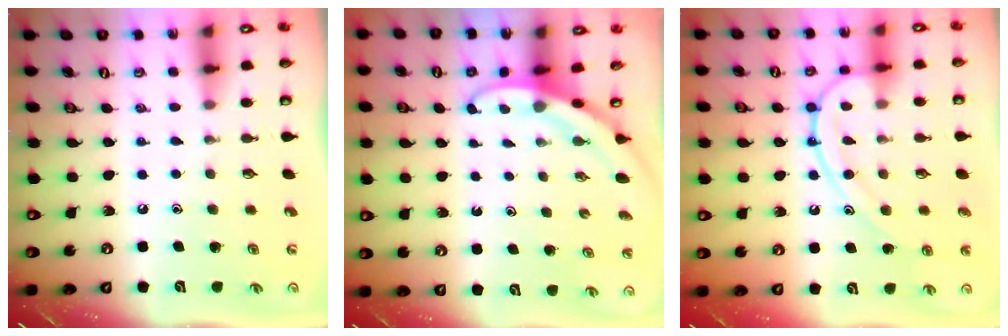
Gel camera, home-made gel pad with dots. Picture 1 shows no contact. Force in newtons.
{"total": 3.1, "press": 3.1, "slide": 0.1}
{"total": 13.3, "press": 13.3, "slide": 1.1}